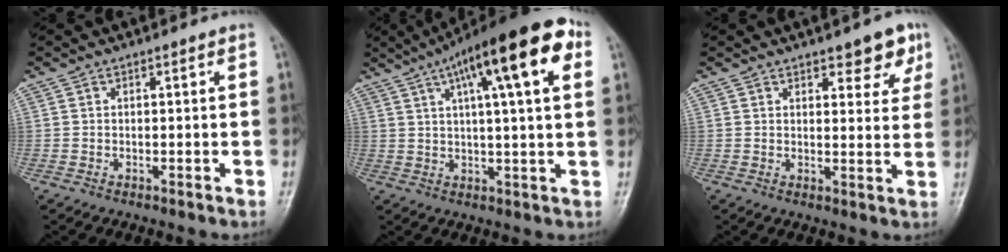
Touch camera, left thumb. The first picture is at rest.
{"total": 18.8, "force": [7.8, 4.3, 16.5], "torque": [-0.241, 0.019, 0.111]}
{"total": 6.2, "force": [3.8, 2.7, 4.1], "torque": [-0.022, -0.019, 0.045]}